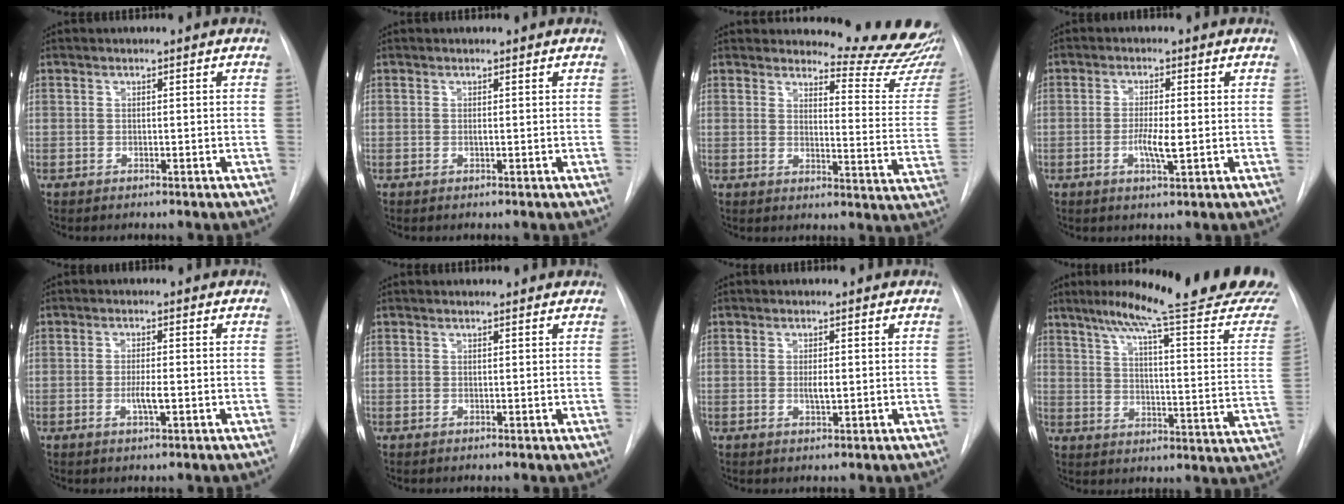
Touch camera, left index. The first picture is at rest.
{"total": 0.0}
{"total": 14.2, "force": [14.0, 0.3, 2.2], "torque": [-0.011, -0.120, 0.142]}
{"total": 3.9, "force": [-0.7, 0.5, 3.8], "torque": [-0.073, -0.006, -0.011]}
{"total": 2.6, "force": [-0.6, 0.3, 2.5], "torque": [-0.049, -0.002, -0.010]}
{"total": 2.5, "force": [2.4, 0.6, 0.5], "torque": [-0.013, 0.012, 0.023]}
{"total": 1.7, "force": [0.1, 0.4, 1.6], "torque": [-0.032, -0.002, 0.003]}
{"total": 27.0, "force": [23.7, -0.4, 13.0], "torque": [-0.189, -0.093, 0.299]}